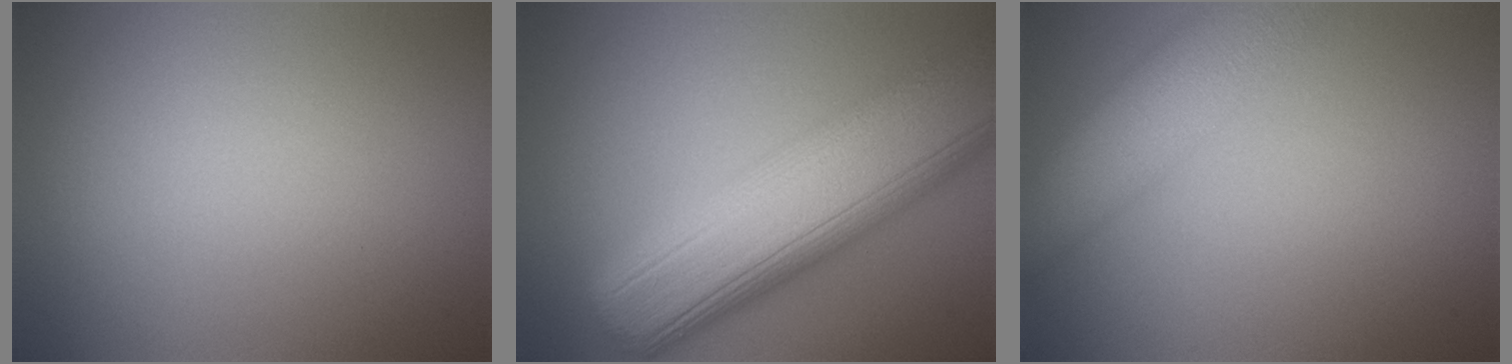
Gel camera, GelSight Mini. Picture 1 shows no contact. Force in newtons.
{"total": 12.6, "press": 12.6, "slide": 0.4}
{"total": 7.0, "press": 7.0, "slide": 0.2}